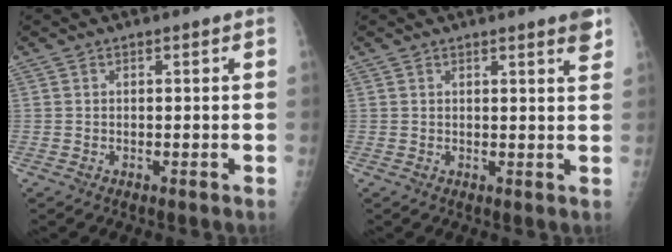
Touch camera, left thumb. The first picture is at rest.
{"total": 3.1, "force": [2.1, 0.1, 2.3], "torque": [-0.028, -0.012, 0.026]}